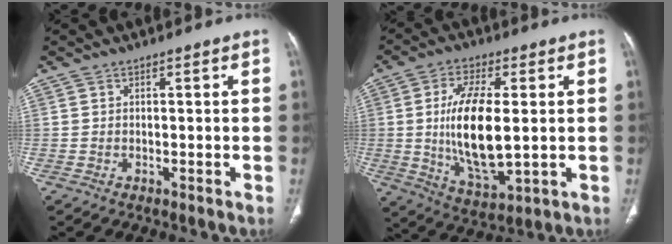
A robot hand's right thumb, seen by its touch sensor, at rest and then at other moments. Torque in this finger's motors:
{"motor_torque": [2.40, 2.61, 2.40, 0.36, 0.76]}